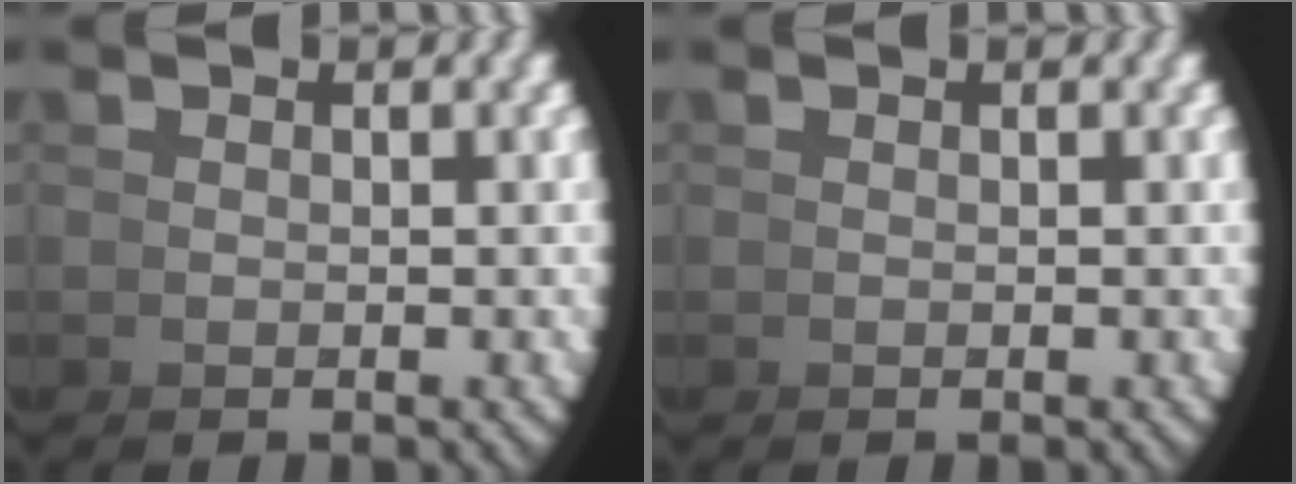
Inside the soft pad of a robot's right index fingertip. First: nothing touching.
{"total": 0.0}